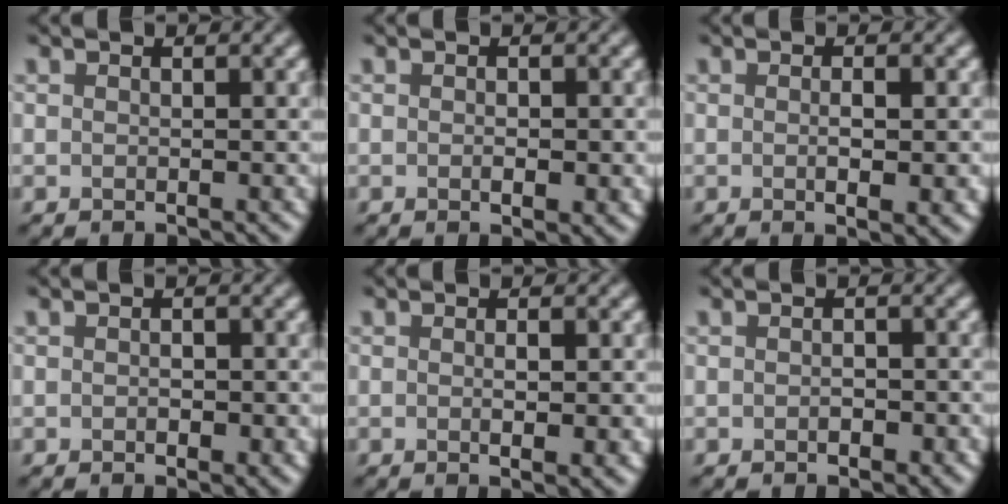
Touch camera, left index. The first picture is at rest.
{"total": 1.6, "force": [-0.9, 0.3, 1.2], "torque": [-0.020, 0.002, 0.003]}
{"total": 2.6, "force": [-0.9, 0.3, 2.4], "torque": [-0.035, 0.005, 0.003]}
{"total": 1.5, "force": [-1.0, 0.5, 1.0], "torque": [-0.014, 0.004, 0.001]}
{"total": 2.3, "force": [-0.8, 0.3, 2.1], "torque": [-0.029, 0.005, 0.003]}
{"total": 1.5, "force": [-1.2, 0.5, 0.8], "torque": [-0.014, 0.006, -0.005]}